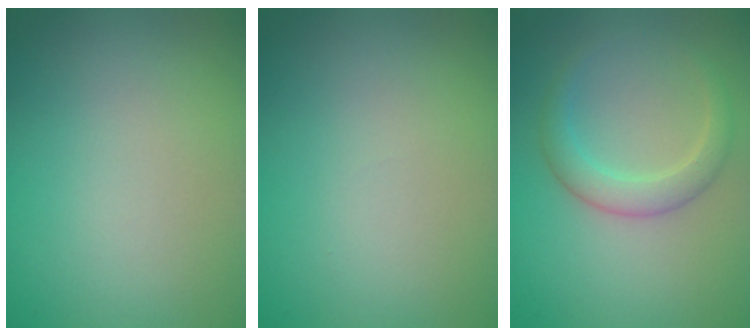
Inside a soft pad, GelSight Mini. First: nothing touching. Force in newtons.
{"total": 0.0}
{"total": 2.6, "press": 2.6, "slide": 0.1}